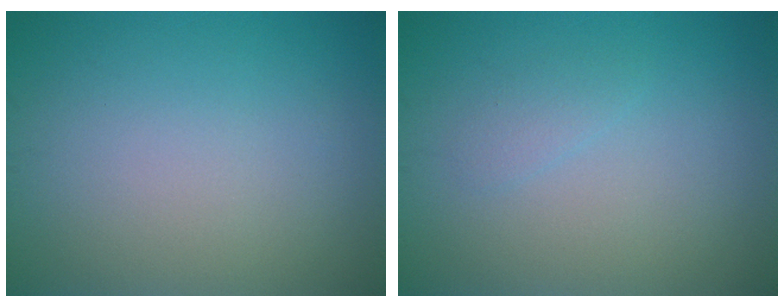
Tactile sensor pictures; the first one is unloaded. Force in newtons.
{"total": 1.0, "press": 1.0, "slide": 0.1}